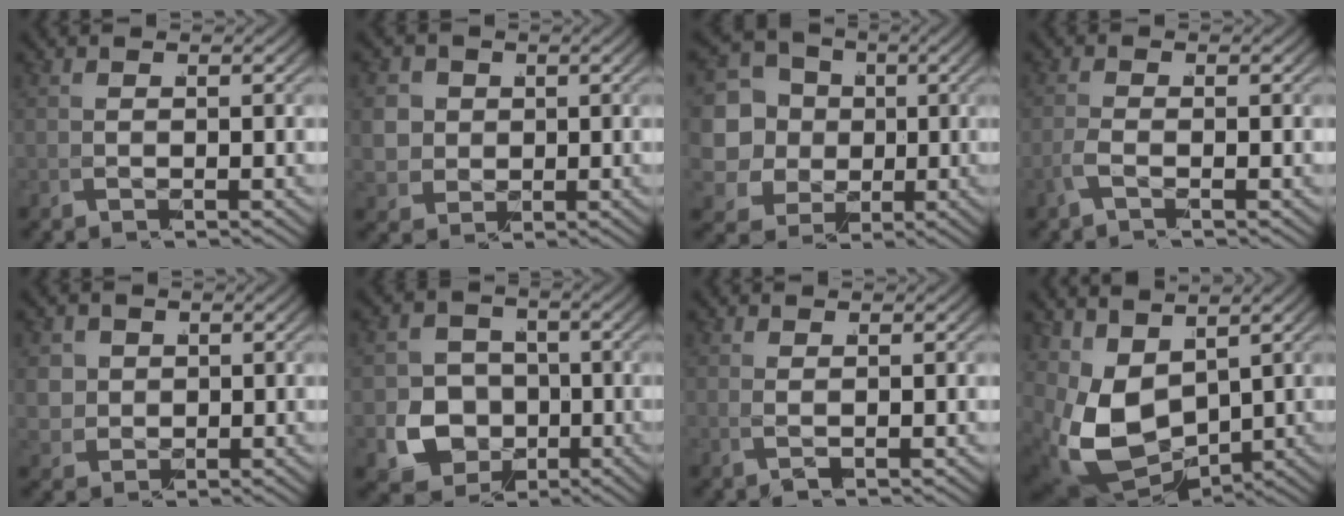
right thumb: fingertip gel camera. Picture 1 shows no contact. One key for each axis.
{"total": 5.4, "fx": 0.8, "fy": 4.8, "fz": 2.4, "tx": -0.071, "ty": -0.027, "tz": 0.031}
{"total": 11.2, "fx": 0.5, "fy": 9.7, "fz": 5.7, "tx": -0.135, "ty": -0.046, "tz": 0.017}
{"total": 1.1, "fx": -0.5, "fy": 0.0, "fz": 1.0, "tx": -0.031, "ty": -0.004, "tz": -0.008}
{"total": 3.9, "fx": 0.9, "fy": 3.4, "fz": 1.7, "tx": -0.053, "ty": -0.023, "tz": 0.035}
{"total": 10.3, "fx": -3.1, "fy": 9.0, "fz": 3.9, "tx": -0.085, "ty": -0.050, "tz": -0.039}
{"total": 0.8, "fx": 0.4, "fy": -0.2, "fz": 0.6, "tx": -0.020, "ty": -0.003, "tz": 0.013}
{"total": 10.3, "fx": -0.1, "fy": 7.3, "fz": 7.3, "tx": -0.193, "ty": -0.061, "tz": 0.036}